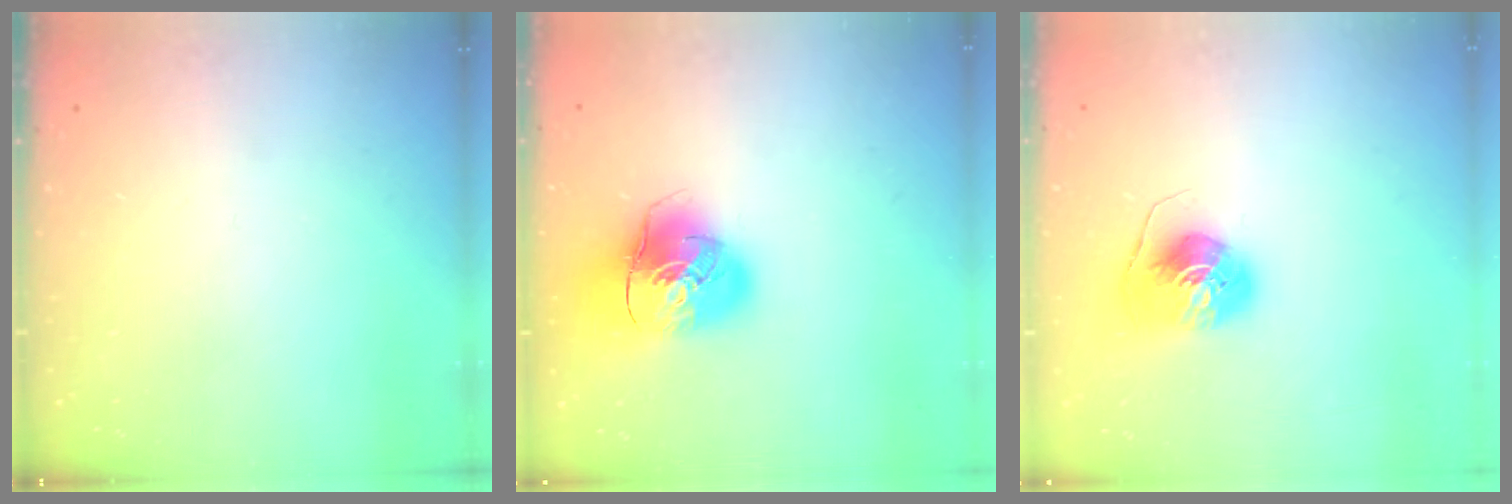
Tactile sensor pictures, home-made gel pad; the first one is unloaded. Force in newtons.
{"total": 16.3, "press": 16.1, "slide": 2.4}
{"total": 8.4, "press": 8.3, "slide": 0.7}